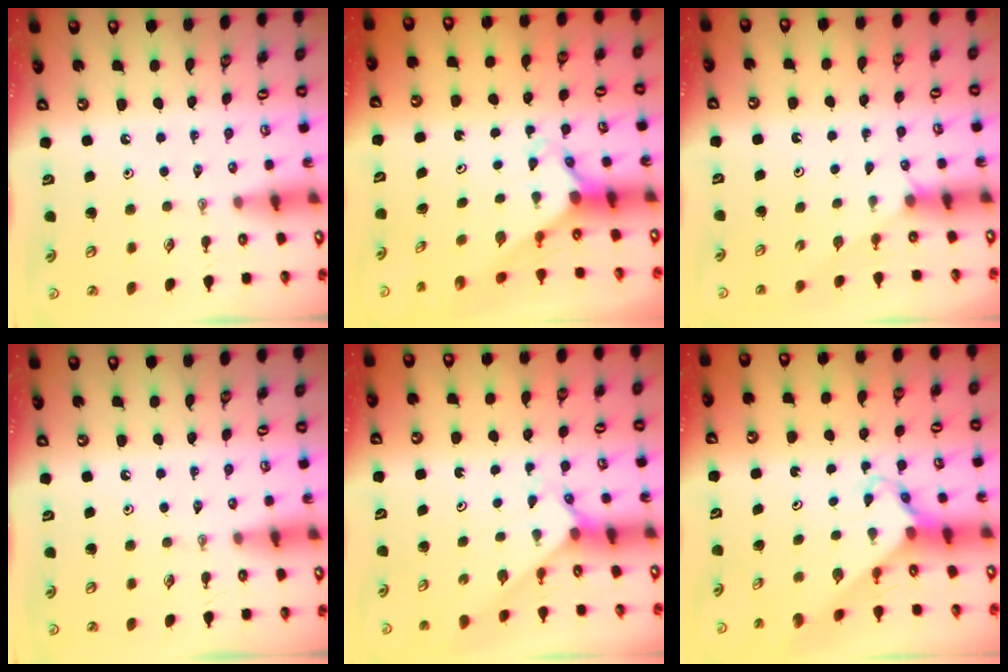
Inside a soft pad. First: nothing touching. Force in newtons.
{"total": 3.0, "press": 3.0, "slide": 0.3}
{"total": 1.3, "press": 1.3, "slide": 0.3}
{"total": 0.0}
{"total": 2.3, "press": 2.3, "slide": 0.2}
{"total": 2.6, "press": 2.6, "slide": 0.2}